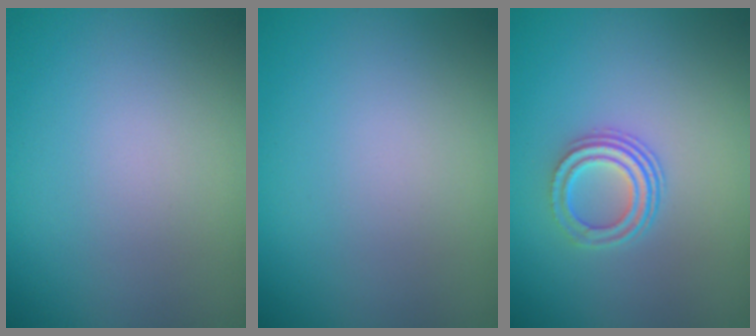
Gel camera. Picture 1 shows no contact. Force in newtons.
{"total": 0.0}
{"total": 3.0, "press": 2.2, "slide": 2.0}